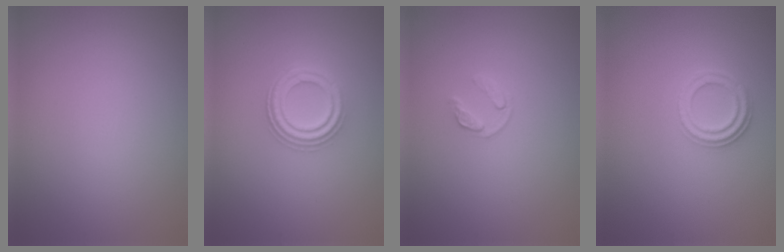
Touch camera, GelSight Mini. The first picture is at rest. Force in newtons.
{"total": 3.6, "press": 3.0, "slide": 2.0}
{"total": 0.9, "press": 0.5, "slide": 0.8}
{"total": 2.4, "press": 2.0, "slide": 1.2}